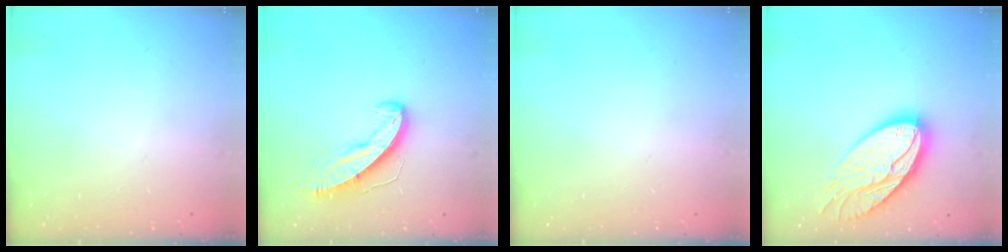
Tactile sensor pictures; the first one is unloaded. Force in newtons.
{"total": 9.5, "press": 9.5, "slide": 0.4}
{"total": 0.0}
{"total": 19.2, "press": 19.1, "slide": 1.5}